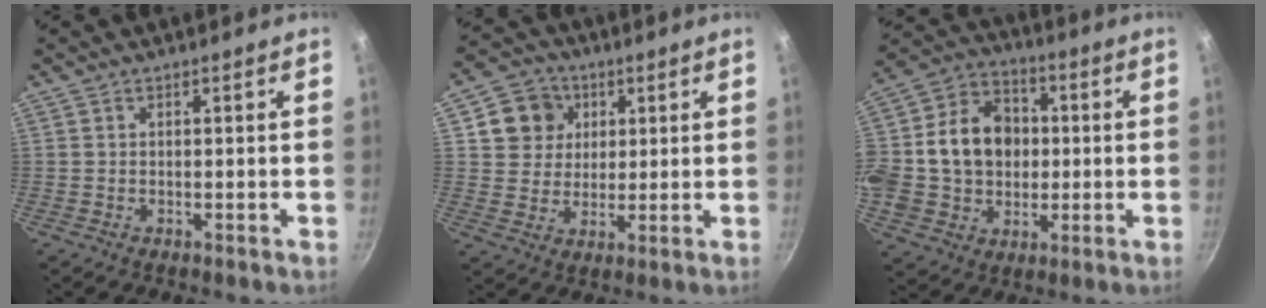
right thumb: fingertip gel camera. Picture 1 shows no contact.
{"total": 9.1, "force": [3.1, 8.1, 2.8], "torque": [-0.017, 0.006, 0.050]}
{"total": 20.6, "force": [0.4, 16.6, 12.1], "torque": [-0.212, 0.035, 0.003]}